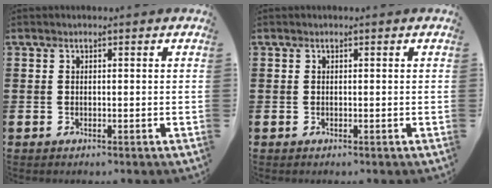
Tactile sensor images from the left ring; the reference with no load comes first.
{"total": 0.0}